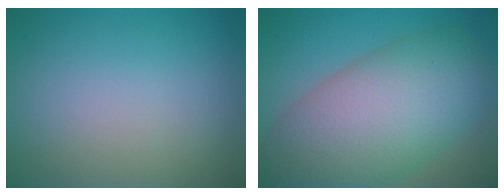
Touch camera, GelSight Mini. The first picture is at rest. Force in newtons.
{"total": 11.8, "press": 11.8, "slide": 0.5}